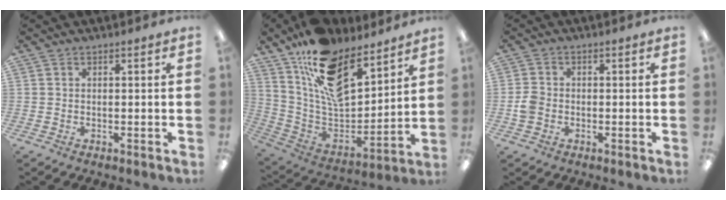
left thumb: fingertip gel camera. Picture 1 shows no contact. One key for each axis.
{"total": 18.0, "fx": 11.9, "fy": 8.9, "fz": 10.2, "tx": -0.182, "ty": -0.077, "tz": 0.217}
{"total": 3.3, "fx": -0.9, "fy": 2.7, "fz": 1.7, "tx": -0.027, "ty": 0.008, "tz": -0.015}